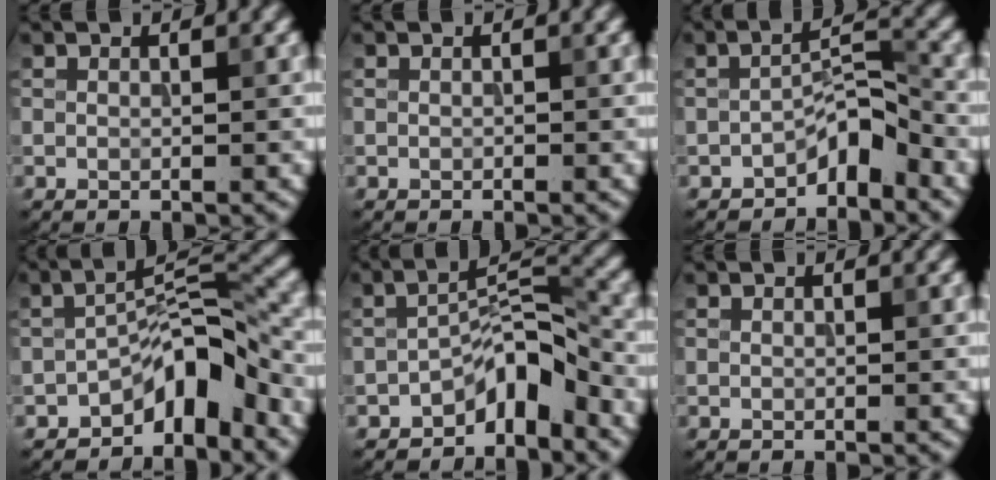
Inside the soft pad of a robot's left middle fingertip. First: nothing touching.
{"total": 0.0}
{"total": 3.0, "force": [-2.3, 0.9, 1.7], "torque": [-0.027, 0.021, -0.040]}
{"total": 5.4, "force": [-3.7, 1.9, 3.5], "torque": [-0.046, 0.020, -0.067]}
{"total": 4.5, "force": [-3.2, 1.5, 2.7], "torque": [-0.036, 0.024, -0.058]}
{"total": 0.0}